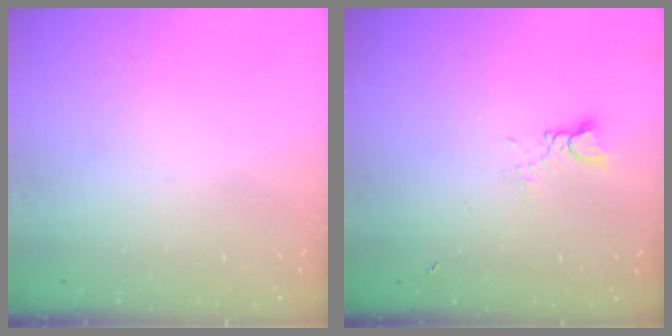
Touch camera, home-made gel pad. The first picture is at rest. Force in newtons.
{"total": 2.1, "press": 2.0, "slide": 0.3}